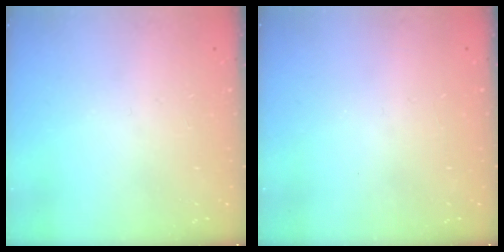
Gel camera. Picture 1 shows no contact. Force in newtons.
{"total": 0.0}